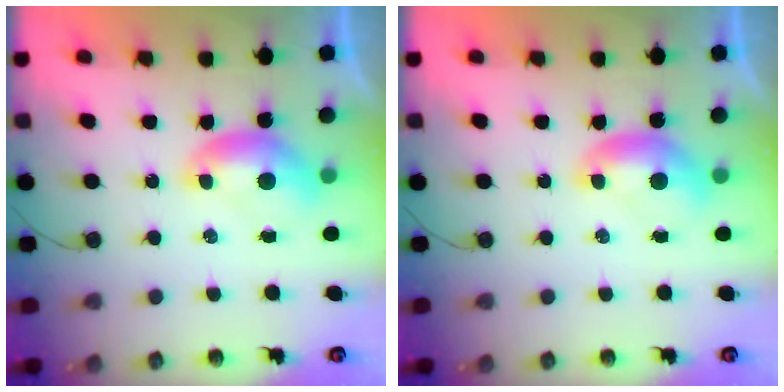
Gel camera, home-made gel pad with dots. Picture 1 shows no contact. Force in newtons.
{"total": 0.0}